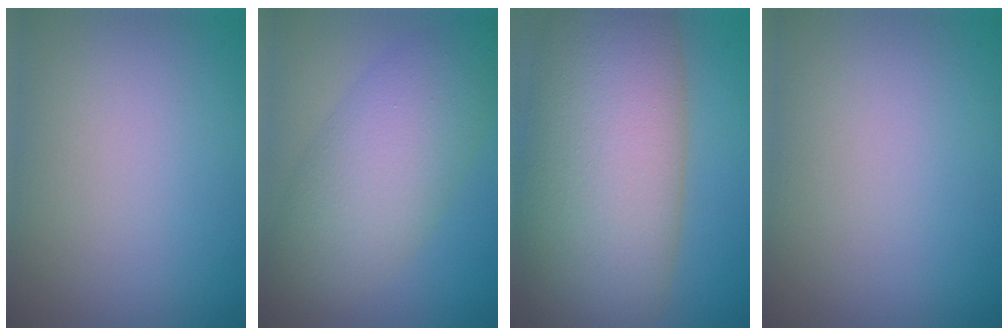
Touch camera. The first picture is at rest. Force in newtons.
{"total": 7.5, "press": 7.5, "slide": 0.1}
{"total": 14.1, "press": 14.1, "slide": 0.8}
{"total": 0.0}